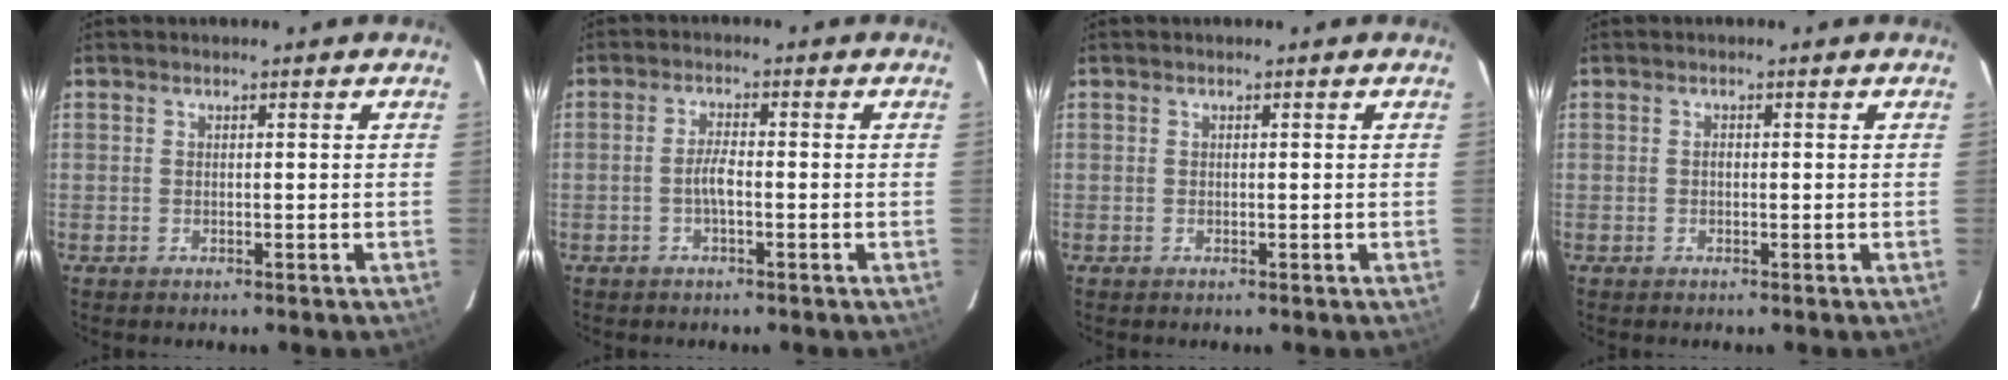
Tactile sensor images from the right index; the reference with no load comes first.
{"total": 2.7, "force": [-0.9, 0.6, 2.5], "torque": [-0.051, 0.004, -0.018]}
{"total": 0.0}
{"total": 0.6, "force": [-0.1, 0.4, 0.3], "torque": [-0.004, 0.003, -0.003]}